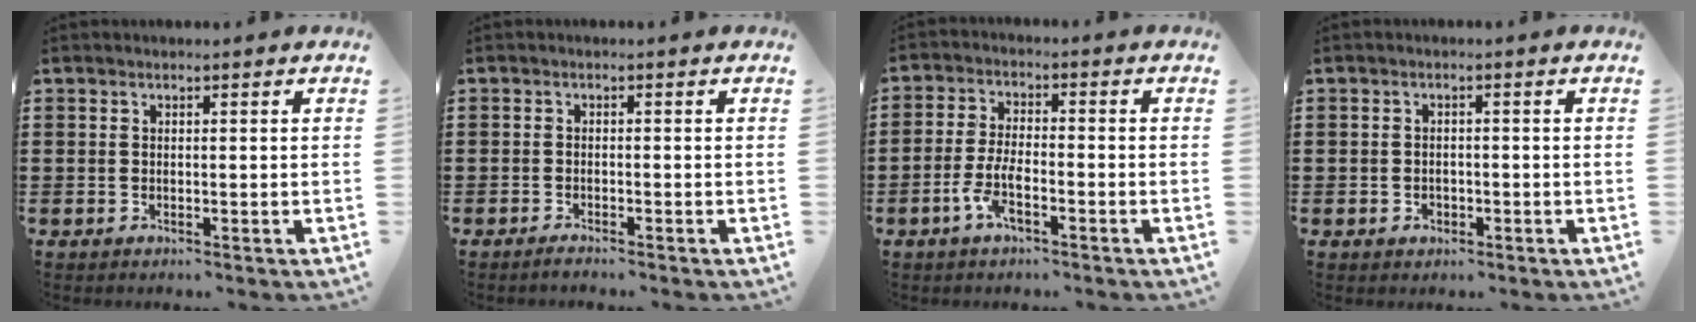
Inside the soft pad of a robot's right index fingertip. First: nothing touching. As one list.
[{"total": 1.0, "force": [-1.0, -0.1, 0.2], "torque": [-0.008, -0.005, -0.018]}, {"total": 4.9, "force": [-2.7, 1.5, 3.8], "torque": [-0.089, 0.001, -0.056]}, {"total": 1.2, "force": [-0.6, 0.9, 0.5], "torque": [-0.013, -0.002, -0.013]}]